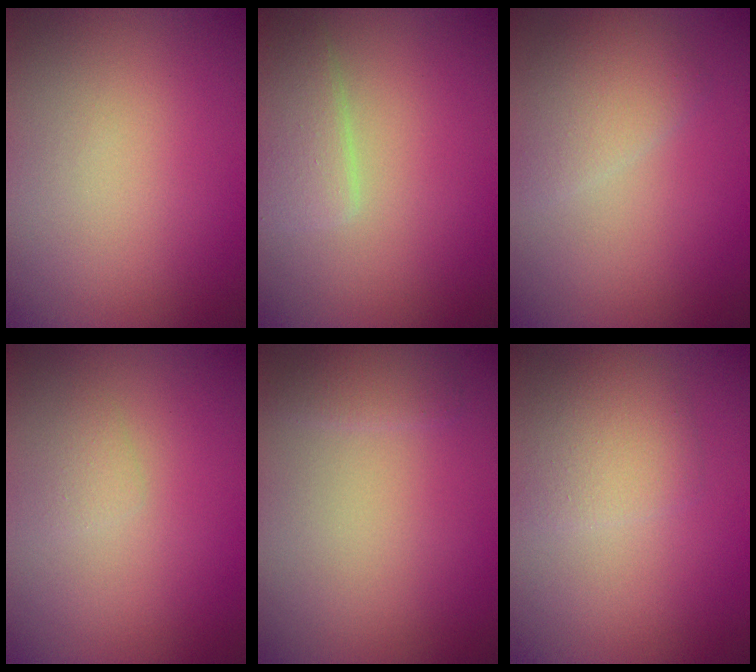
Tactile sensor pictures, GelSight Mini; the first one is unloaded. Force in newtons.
{"total": 2.5, "press": 2.5, "slide": 0.1}
{"total": 2.4, "press": 2.4, "slide": 0.2}
{"total": 0.7, "press": 0.7, "slide": 0.0}
{"total": 1.1, "press": 1.1, "slide": 0.0}
{"total": 2.3, "press": 2.3, "slide": 0.0}